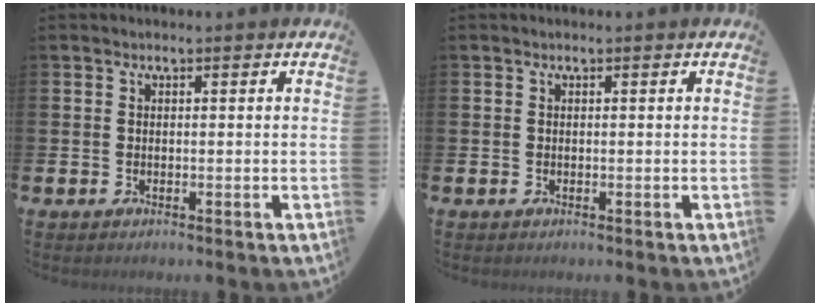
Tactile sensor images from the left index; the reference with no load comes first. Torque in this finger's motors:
{"motor_torque": [0.56, -1.03, -0.07, -0.01]}